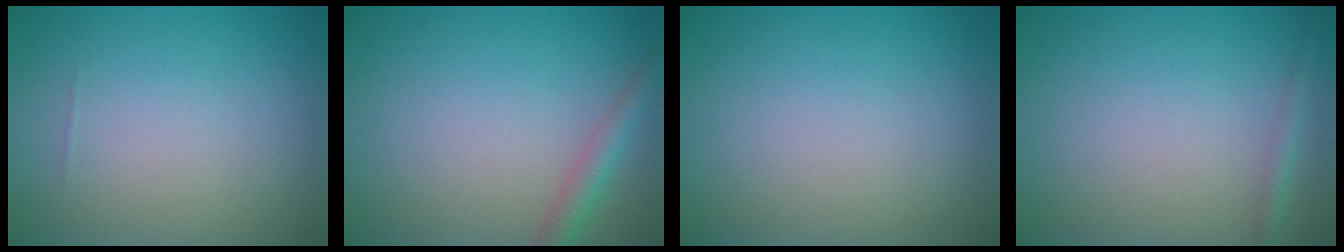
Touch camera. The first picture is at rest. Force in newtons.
{"total": 2.4, "press": 2.4, "slide": 0.2}
{"total": 0.0}
{"total": 1.3, "press": 1.3, "slide": 0.0}